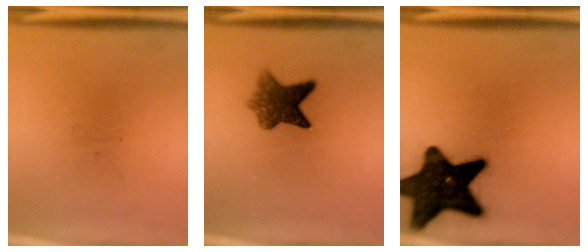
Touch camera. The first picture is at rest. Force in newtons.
{"total": 6.5}
{"total": 17.4}